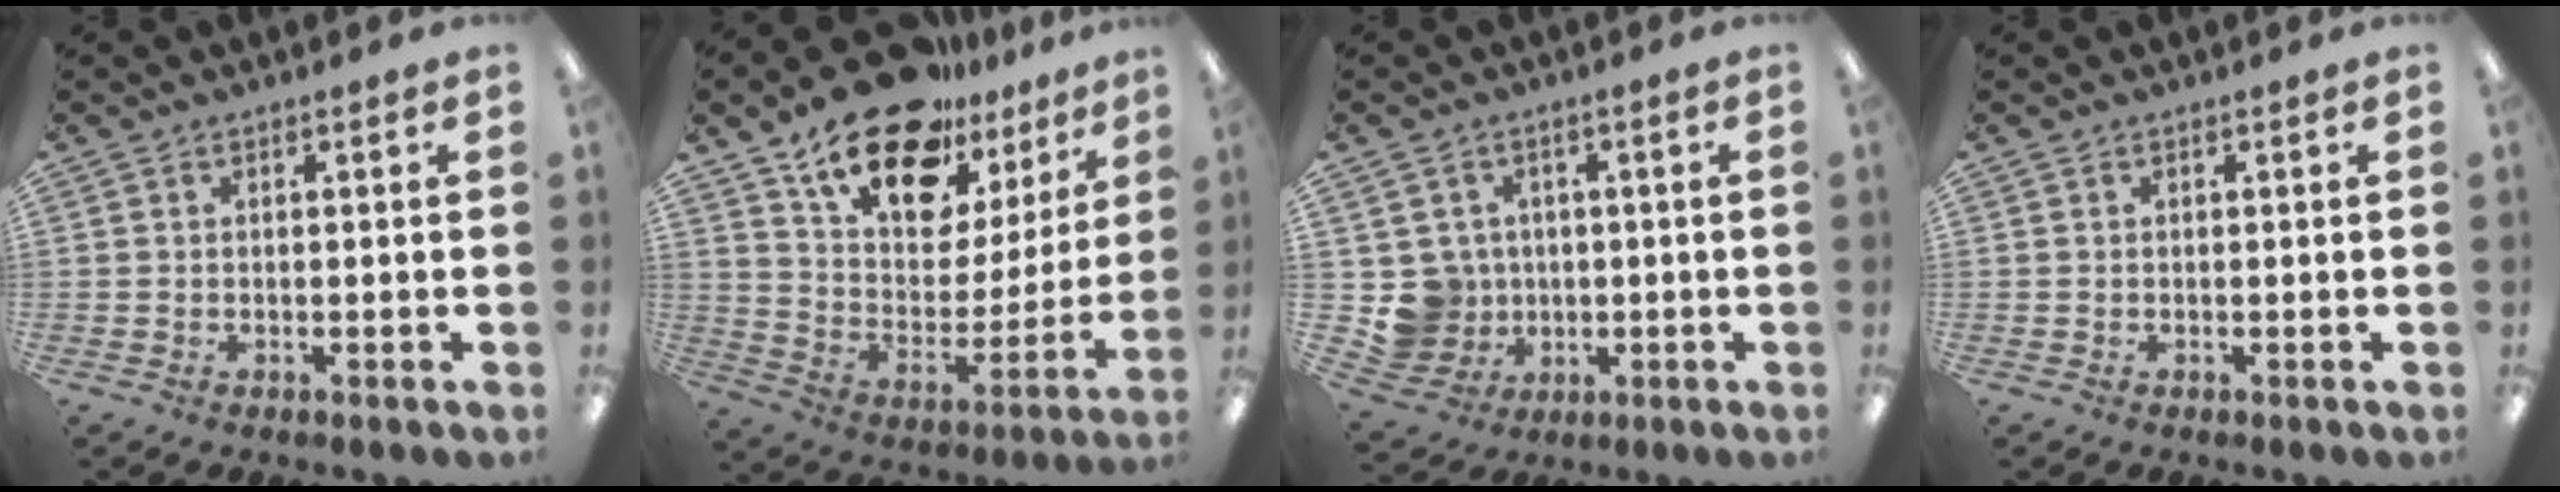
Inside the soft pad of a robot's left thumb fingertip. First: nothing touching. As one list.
[{"total": 20.5, "force": [15.3, 9.4, 9.8], "torque": [-0.170, -0.102, 0.271]}, {"total": 7.1, "force": [0.6, 7.1, 0.6], "torque": [-0.034, 0.000, 0.023]}, {"total": 0.0}]